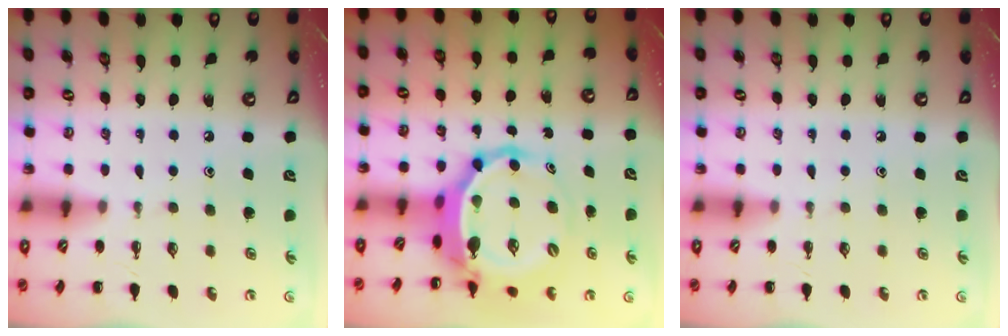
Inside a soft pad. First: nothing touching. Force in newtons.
{"total": 7.1, "press": 6.9, "slide": 1.9}
{"total": 0.0}